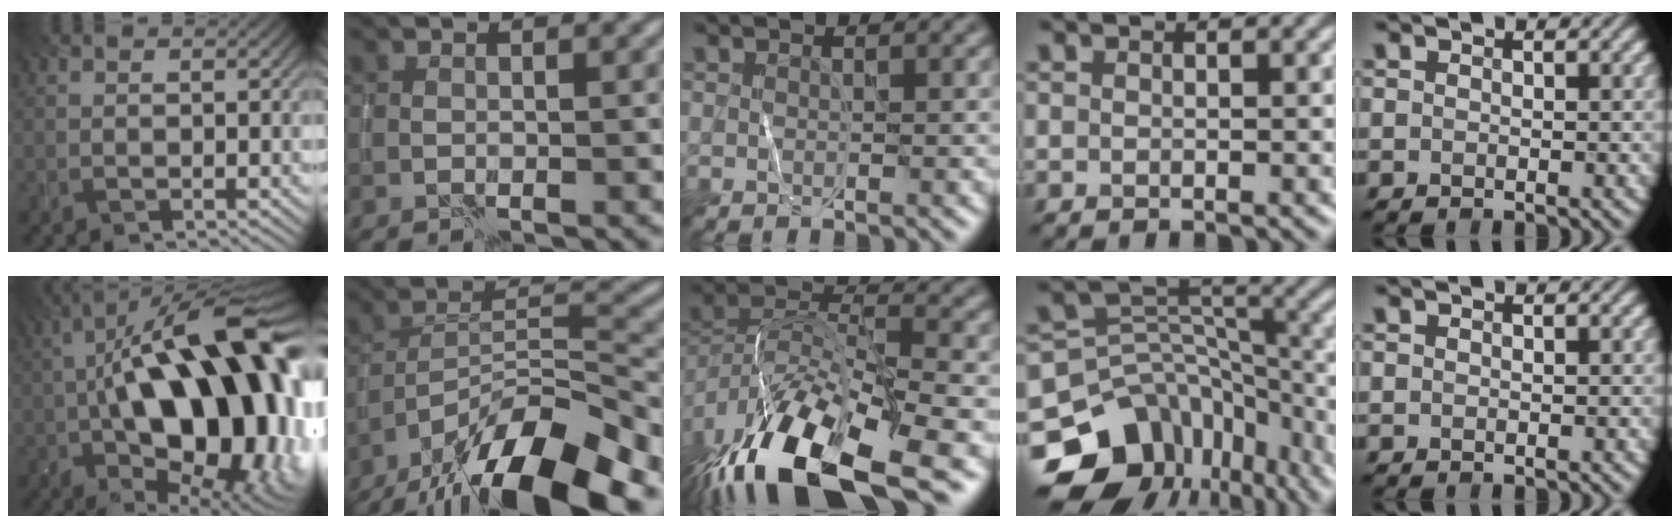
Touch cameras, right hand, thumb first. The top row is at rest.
{"thumb": {"total": 21.6, "force": [-1.4, 10.7, 18.7], "torque": [-0.290, 0.008, -0.032]}, "index": {"total": 14.1, "force": [-10.4, 3.2, 9.0], "torque": [-0.165, 0.014, -0.181]}, "middle": {"total": 13.8, "force": [-8.3, 4.9, 9.9], "torque": [-0.190, -0.003, -0.150]}, "ring": {"total": 14.1, "force": [-8.4, 10.1, 4.9], "torque": [-0.122, 0.011, -0.115]}}